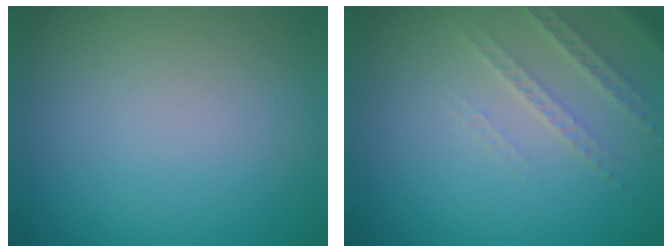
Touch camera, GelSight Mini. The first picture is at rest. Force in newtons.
{"total": 2.2, "press": 2.1, "slide": 0.7}